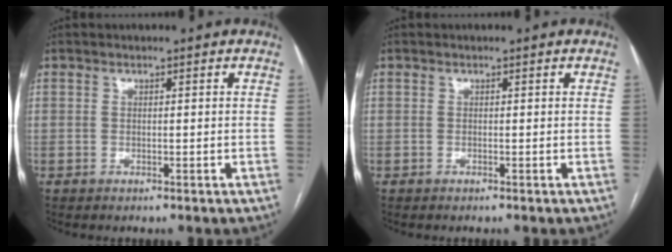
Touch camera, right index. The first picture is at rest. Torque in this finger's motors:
{"motor_torque": [0.42, 0.16, -0.01, 0.01]}